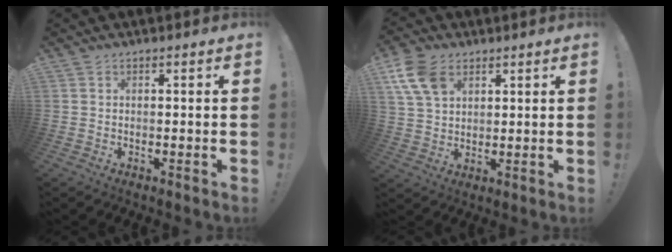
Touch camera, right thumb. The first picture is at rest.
{"total": 11.2, "force": [5.4, 7.5, 6.3], "torque": [-0.124, -0.014, 0.106]}